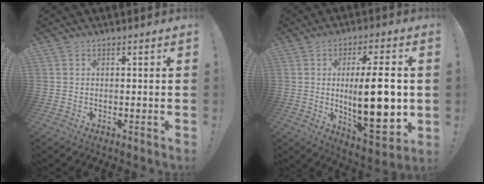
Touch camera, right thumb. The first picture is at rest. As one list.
[{"total": 19.6, "force": [0.2, 6.4, 18.5], "torque": [-0.283, -0.016, 0.005]}]